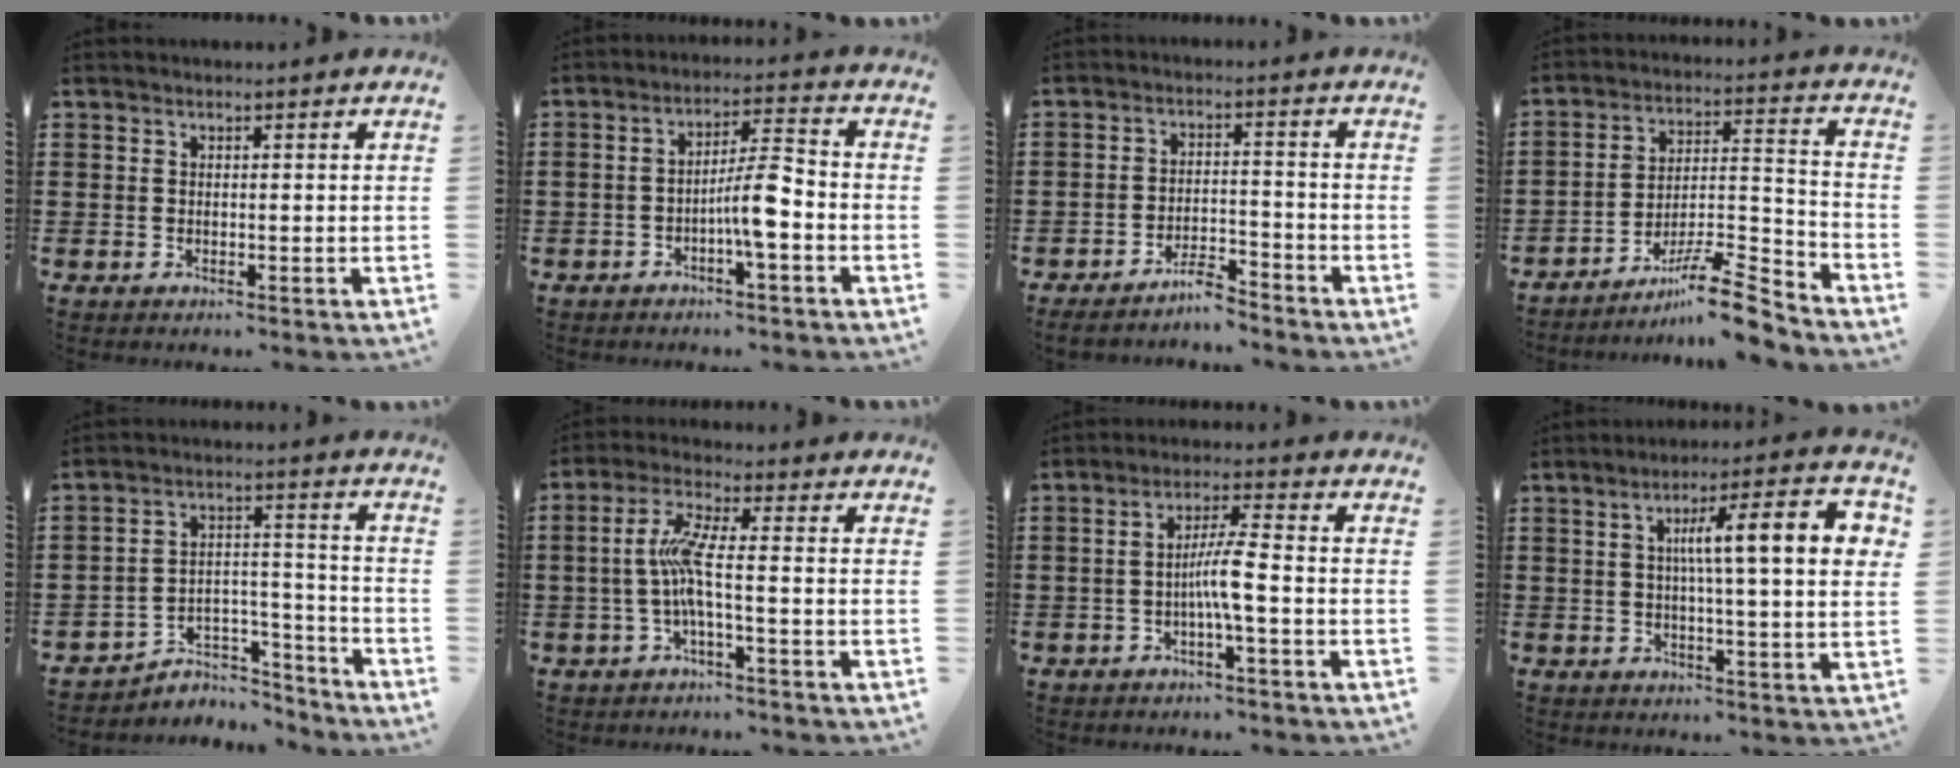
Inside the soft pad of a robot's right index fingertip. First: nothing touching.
{"total": 6.5, "force": [-2.3, 1.0, 6.0], "torque": [-0.104, 0.009, -0.044]}
{"total": 4.5, "force": [-4.2, 0.5, 1.4], "torque": [-0.032, 0.004, -0.082]}
{"total": 11.0, "force": [-9.0, 1.4, 6.2], "torque": [-0.084, 0.033, -0.167]}
{"total": 4.8, "force": [-4.1, 2.3, 1.1], "torque": [-0.024, 0.012, -0.082]}
{"total": 6.4, "force": [-1.1, 0.6, 6.2], "torque": [-0.142, -0.011, -0.033]}
{"total": 5.2, "force": [-1.5, 0.0, 5.0], "torque": [-0.098, -0.003, -0.034]}
{"total": 11.4, "force": [2.3, 1.5, 11.1], "torque": [-0.190, 0.004, 0.030]}